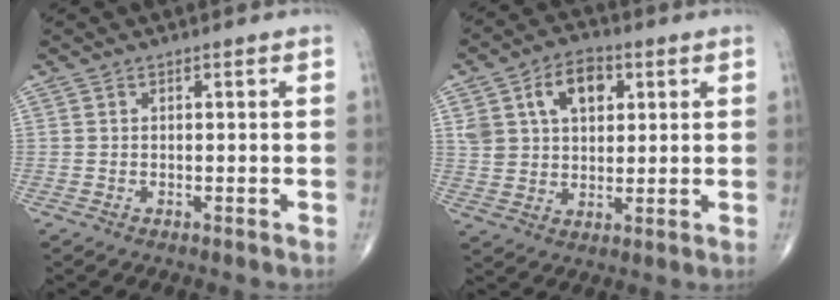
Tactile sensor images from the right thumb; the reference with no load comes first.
{"total": 11.3, "force": [4.0, 7.6, 7.3], "torque": [-0.096, 0.000, 0.070]}